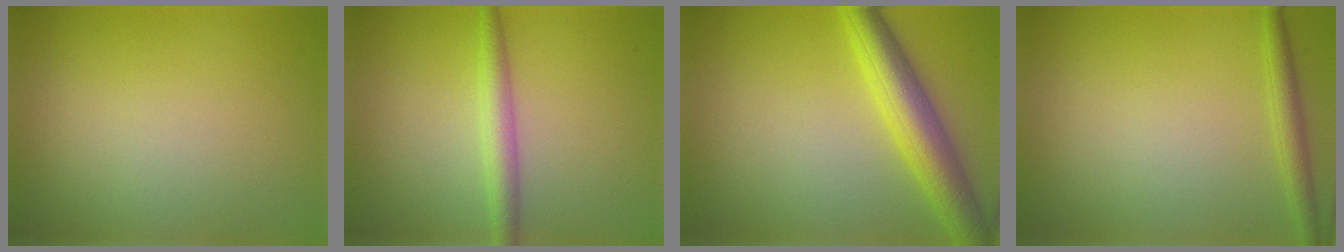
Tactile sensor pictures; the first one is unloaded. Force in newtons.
{"total": 2.5, "press": 2.5, "slide": 0.0}
{"total": 5.7, "press": 5.7, "slide": 0.1}
{"total": 1.8, "press": 1.8, "slide": 0.1}